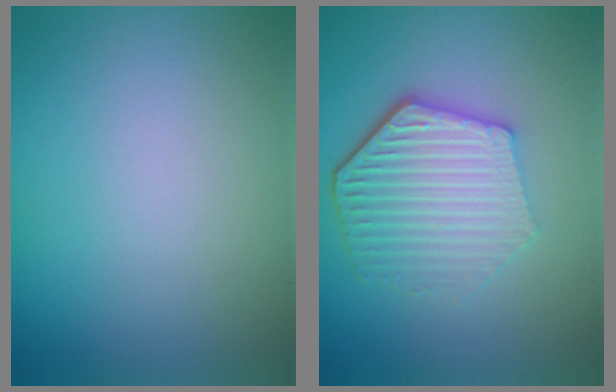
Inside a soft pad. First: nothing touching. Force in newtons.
{"total": 5.9, "press": 4.5, "slide": 3.9}